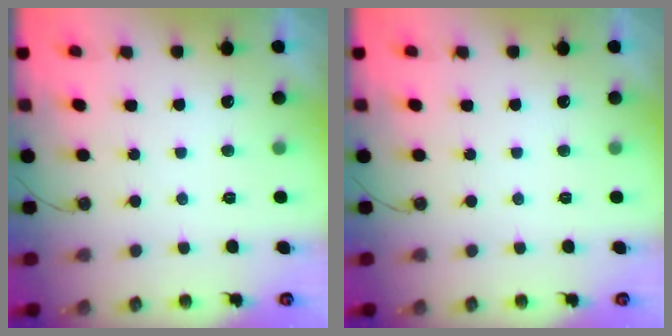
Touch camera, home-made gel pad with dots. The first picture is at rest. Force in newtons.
{"total": 0.0}